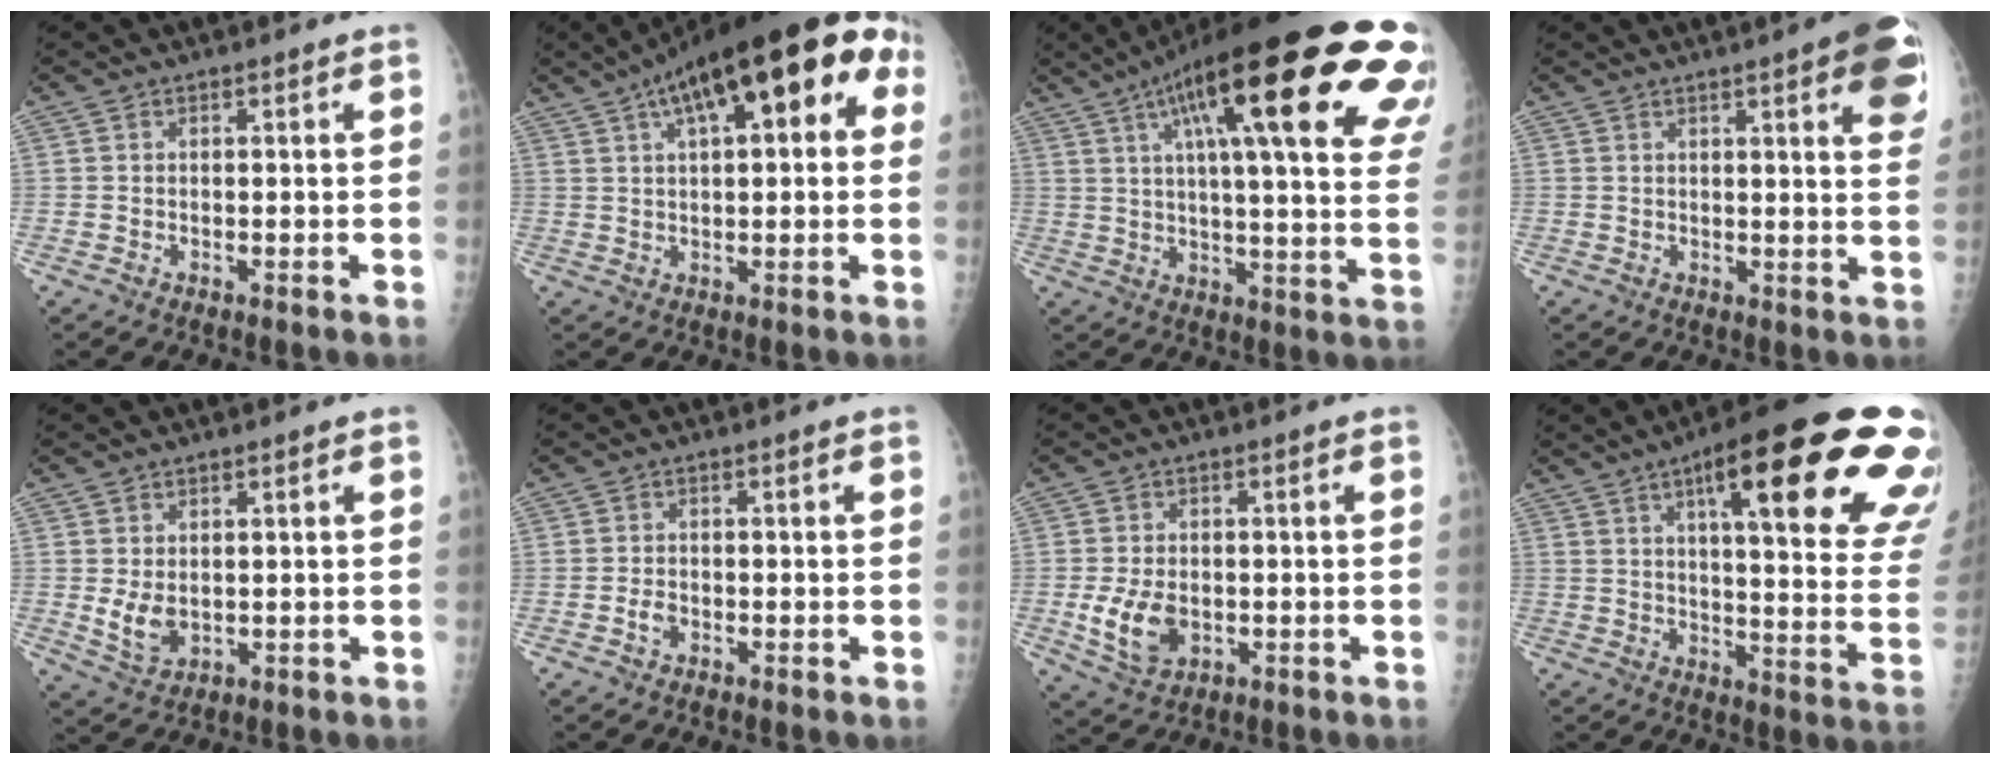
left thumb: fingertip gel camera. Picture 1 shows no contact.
{"total": 22.3, "force": [8.5, 8.5, 18.8], "torque": [-0.267, 0.042, 0.119]}
{"total": 34.2, "force": [16.9, 7.4, 28.8], "torque": [-0.311, 0.009, 0.235]}
{"total": 11.8, "force": [5.6, 2.2, 10.1], "torque": [-0.100, -0.016, 0.060]}
{"total": 4.6, "force": [0.4, 3.2, 3.2], "torque": [-0.048, -0.013, 0.021]}
{"total": 1.9, "force": [-0.7, 1.3, 1.1], "torque": [-0.018, 0.003, -0.014]}
{"total": 7.8, "force": [-1.2, 5.3, 5.5], "torque": [-0.094, -0.005, -0.012]}
{"total": 29.9, "force": [14.8, 7.0, 25.0], "torque": [-0.264, -0.026, 0.203]}